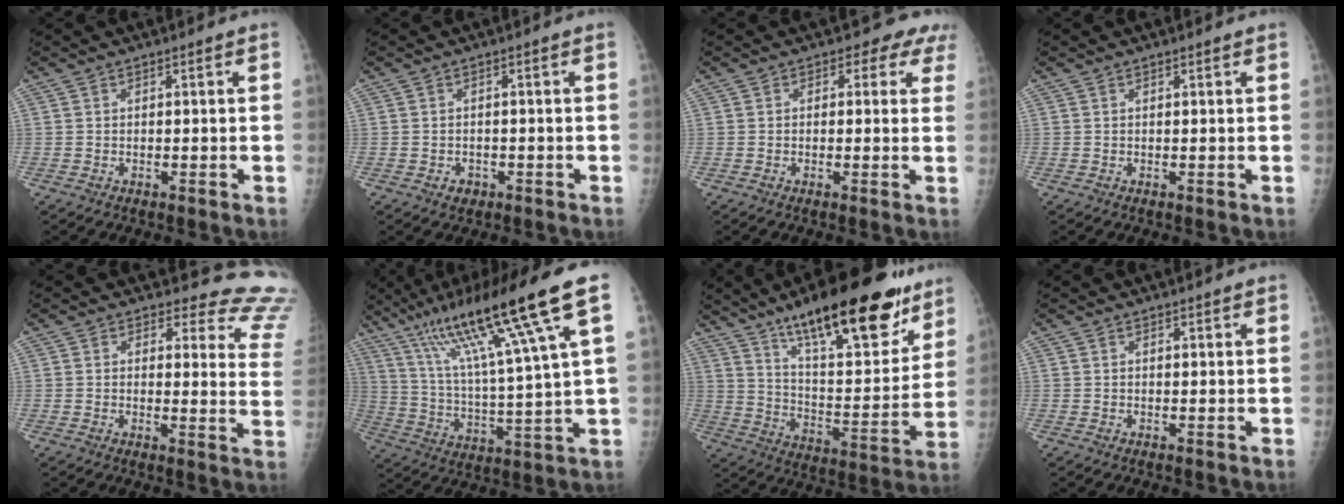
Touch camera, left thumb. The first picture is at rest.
{"total": 1.4, "force": [-0.5, 1.2, 0.5], "torque": [-0.002, 0.002, -0.004]}
{"total": 3.7, "force": [2.6, 2.5, 1.0], "torque": [0.021, -0.012, 0.012]}
{"total": 0.5, "force": [0.4, 0.0, 0.2], "torque": [-0.008, -0.003, 0.008]}
{"total": 14.3, "force": [13.9, 3.6, 0.7], "torque": [0.053, -0.145, 0.107]}
{"total": 21.6, "force": [11.7, 1.1, 18.1], "torque": [-0.309, -0.020, 0.198]}
{"total": 26.9, "force": [17.9, 8.1, 18.5], "torque": [-0.243, -0.070, 0.285]}
{"total": 0.8, "force": [0.7, 0.1, 0.3], "torque": [-0.005, -0.004, 0.011]}